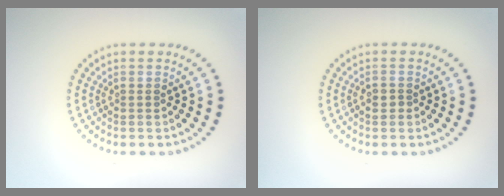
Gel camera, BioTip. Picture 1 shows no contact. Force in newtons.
{"total": 0.6, "press": 0.6, "slide": 0.1}